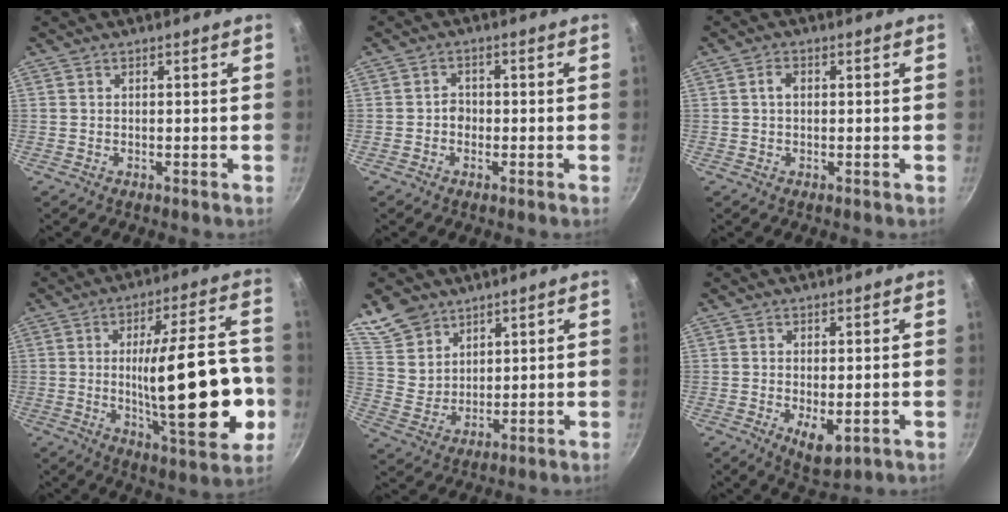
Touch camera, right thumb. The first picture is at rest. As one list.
[{"total": 2.3, "force": [-0.6, 1.9, 1.0], "torque": [-0.001, 0.011, -0.013]}, {"total": 1.7, "force": [0.3, 1.2, 1.2], "torque": [-0.020, 0.005, 0.003]}, {"total": 24.3, "force": [-3.5, 7.4, 22.9], "torque": [-0.309, 0.008, -0.042]}, {"total": 9.1, "force": [6.4, 5.9, 2.6], "torque": [-0.025, -0.019, 0.135]}, {"total": 5.9, "force": [-1.2, 2.8, 5.1], "torque": [-0.074, -0.013, -0.008]}]